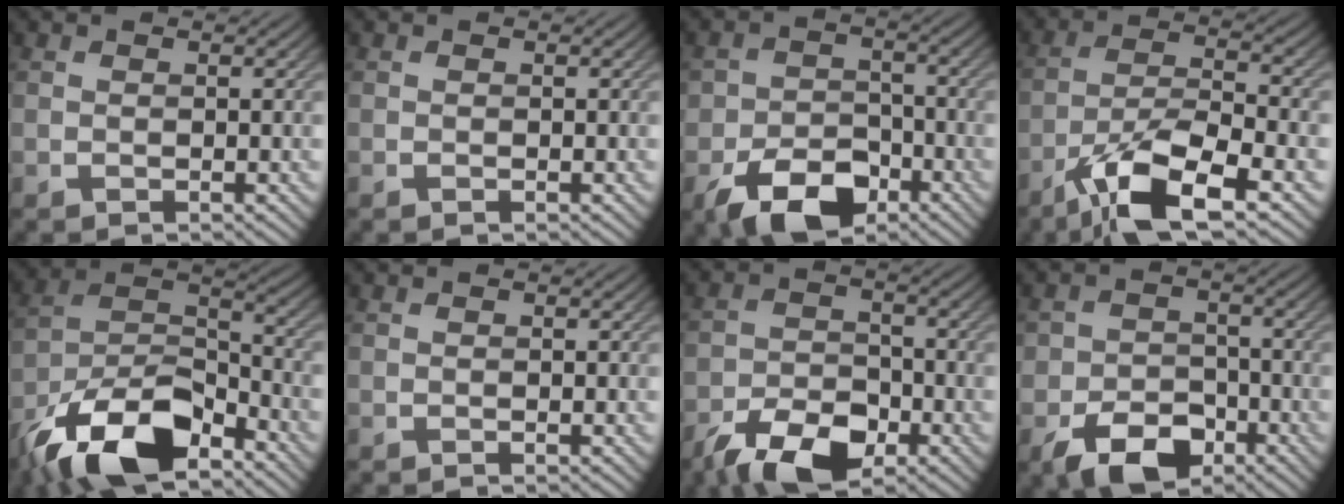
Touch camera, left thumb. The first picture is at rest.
{"total": 0.0}
{"total": 8.1, "force": [-4.9, 4.9, 4.2], "torque": [-0.077, -0.009, -0.091]}
{"total": 11.0, "force": [-6.6, 2.9, 8.3], "torque": [-0.155, 0.000, -0.124]}
{"total": 14.8, "force": [-10.2, 6.0, 8.9], "torque": [-0.180, -0.008, -0.204]}
{"total": 0.0}
{"total": 8.1, "force": [-5.4, 3.9, 4.6], "torque": [-0.085, -0.005, -0.106]}
{"total": 6.9, "force": [-4.2, 4.4, 3.4], "torque": [-0.059, -0.006, -0.081]}